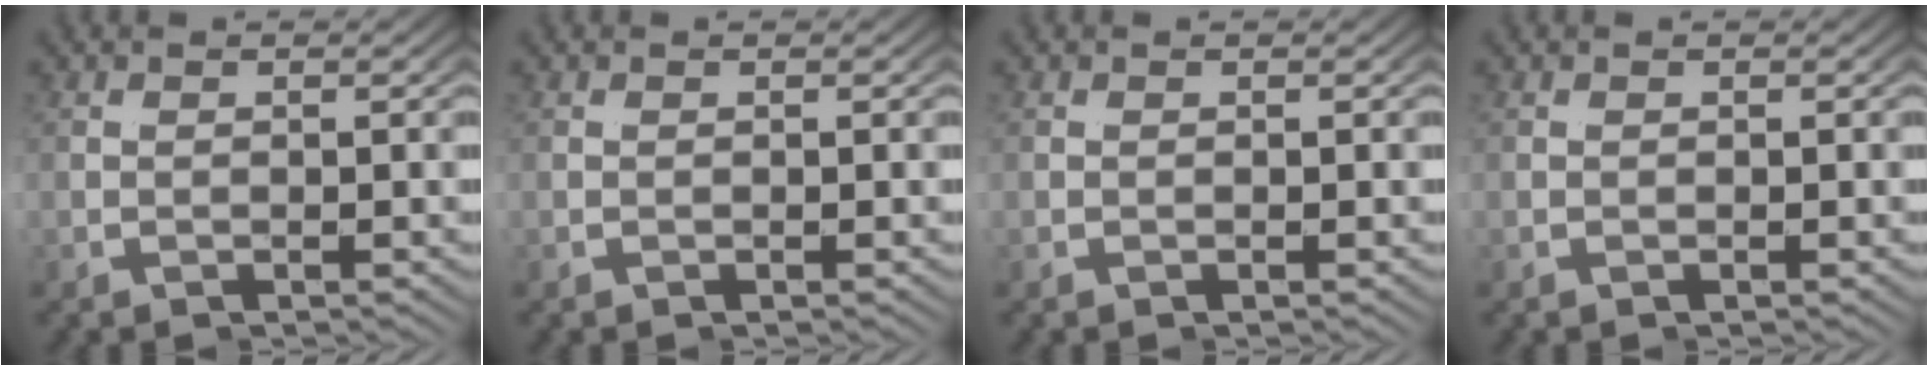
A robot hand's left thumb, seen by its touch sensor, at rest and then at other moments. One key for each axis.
{"total": 0.0}
{"total": 0.0}
{"total": 0.0}